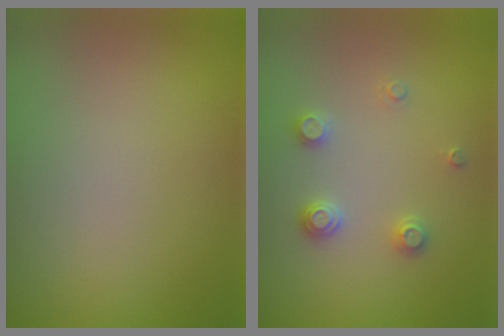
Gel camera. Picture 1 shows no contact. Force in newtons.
{"total": 2.0, "press": 2.0, "slide": 0.2}